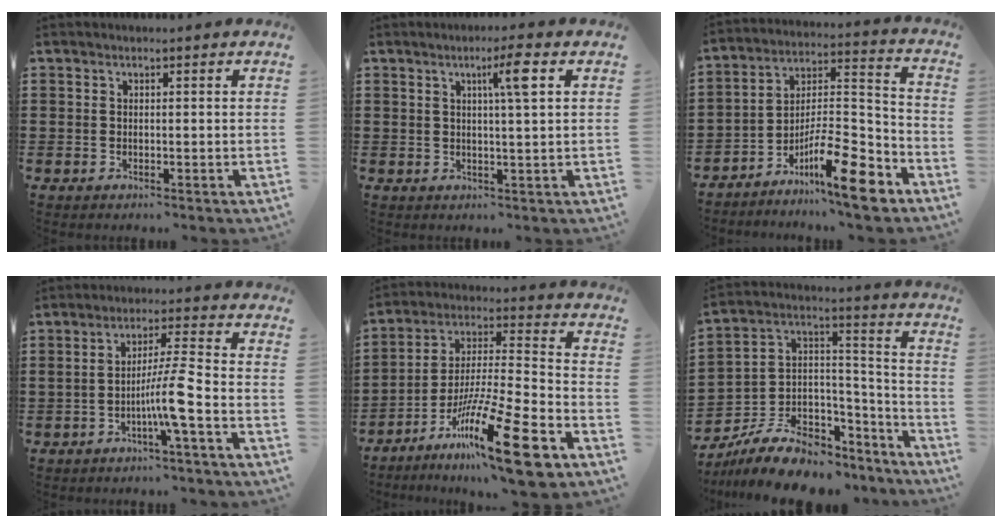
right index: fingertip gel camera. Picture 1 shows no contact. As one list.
[{"total": 4.7, "force": [1.7, -0.2, 4.4], "torque": [-0.073, -0.006, 0.019]}, {"total": 12.8, "force": [-8.8, 2.9, 8.8], "torque": [-0.151, 0.026, -0.161]}, {"total": 7.0, "force": [-2.8, -0.4, 6.3], "torque": [-0.115, -0.003, -0.056]}, {"total": 18.9, "force": [-11.8, 2.0, 14.6], "torque": [-0.257, 0.035, -0.199]}, {"total": 8.7, "force": [-5.7, 5.5, 3.6], "torque": [-0.086, 0.008, -0.102]}]